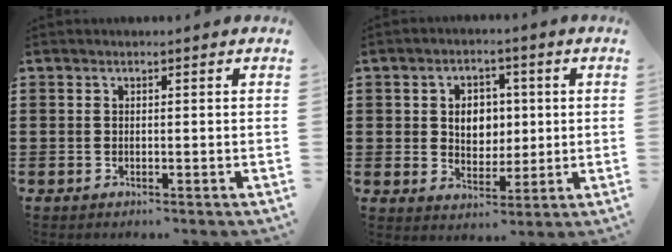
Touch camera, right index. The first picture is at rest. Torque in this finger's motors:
{"motor_torque": [1.22, 0.92, 0.24, 0.04]}